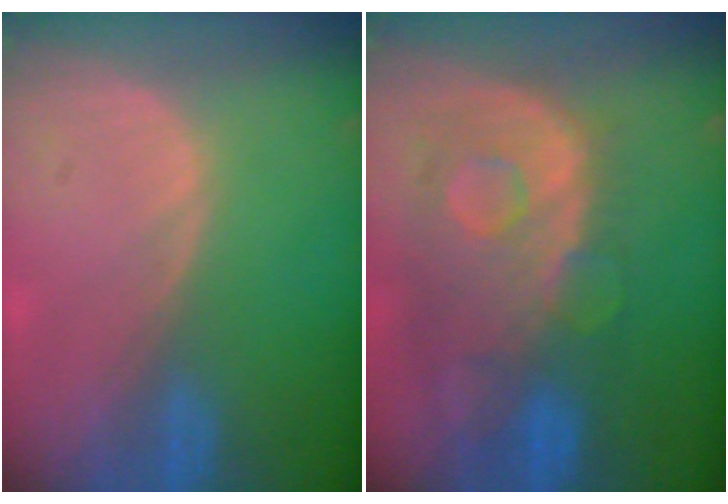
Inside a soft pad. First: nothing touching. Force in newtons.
{"total": 11.2, "press": 9.7, "slide": 5.5}